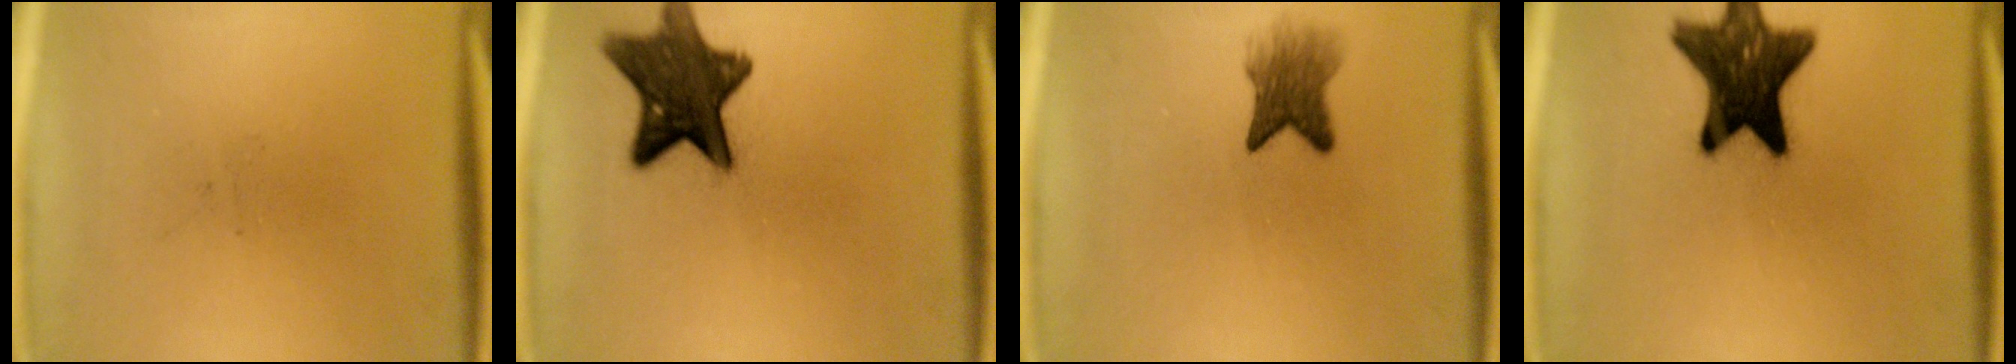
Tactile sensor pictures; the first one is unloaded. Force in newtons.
{"total": 12.7}
{"total": 4.8}
{"total": 16.4}